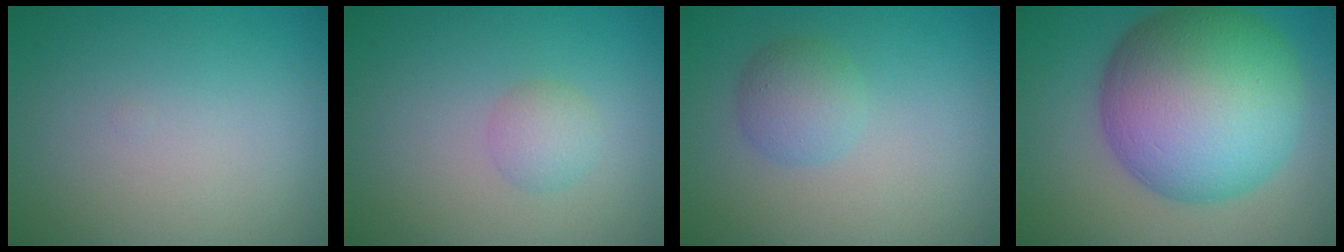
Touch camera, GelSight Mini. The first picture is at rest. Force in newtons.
{"total": 1.5, "press": 1.5, "slide": 0.0}
{"total": 2.5, "press": 2.5, "slide": 0.1}
{"total": 15.2, "press": 15.2, "slide": 0.1}